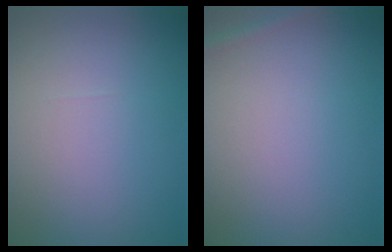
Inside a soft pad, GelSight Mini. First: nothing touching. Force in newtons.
{"total": 0.8, "press": 0.8, "slide": 0.1}